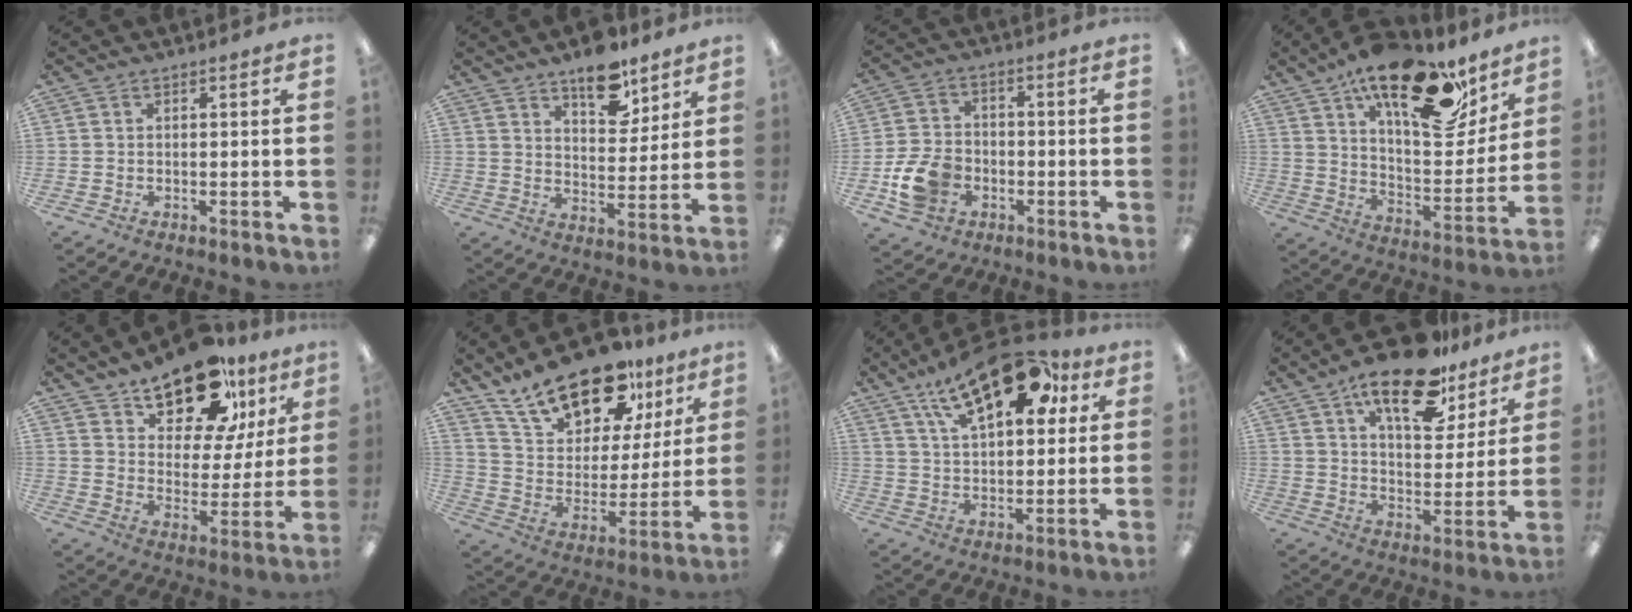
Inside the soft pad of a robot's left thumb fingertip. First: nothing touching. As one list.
[{"total": 11.6, "force": [8.5, 5.6, 5.6], "torque": [-0.061, -0.050, 0.146]}, {"total": 10.4, "force": [-3.7, 7.8, 5.8], "torque": [-0.121, 0.021, -0.065]}, {"total": 26.9, "force": [16.8, 11.5, 17.6], "torque": [-0.250, -0.097, 0.276]}, {"total": 18.3, "force": [13.5, 8.9, 8.6], "torque": [-0.131, -0.084, 0.237]}, {"total": 20.6, "force": [15.3, 9.5, 10.0], "torque": [-0.172, -0.091, 0.270]}, {"total": 21.0, "force": [12.1, 9.9, 14.0], "torque": [-0.209, -0.052, 0.202]}, {"total": 18.5, "force": [12.4, 7.8, 11.3], "torque": [-0.169, -0.063, 0.206]}]